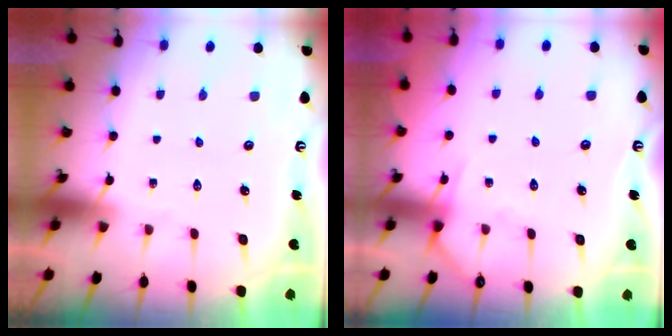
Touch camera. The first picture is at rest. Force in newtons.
{"total": 6.0, "press": 5.9, "slide": 0.7}